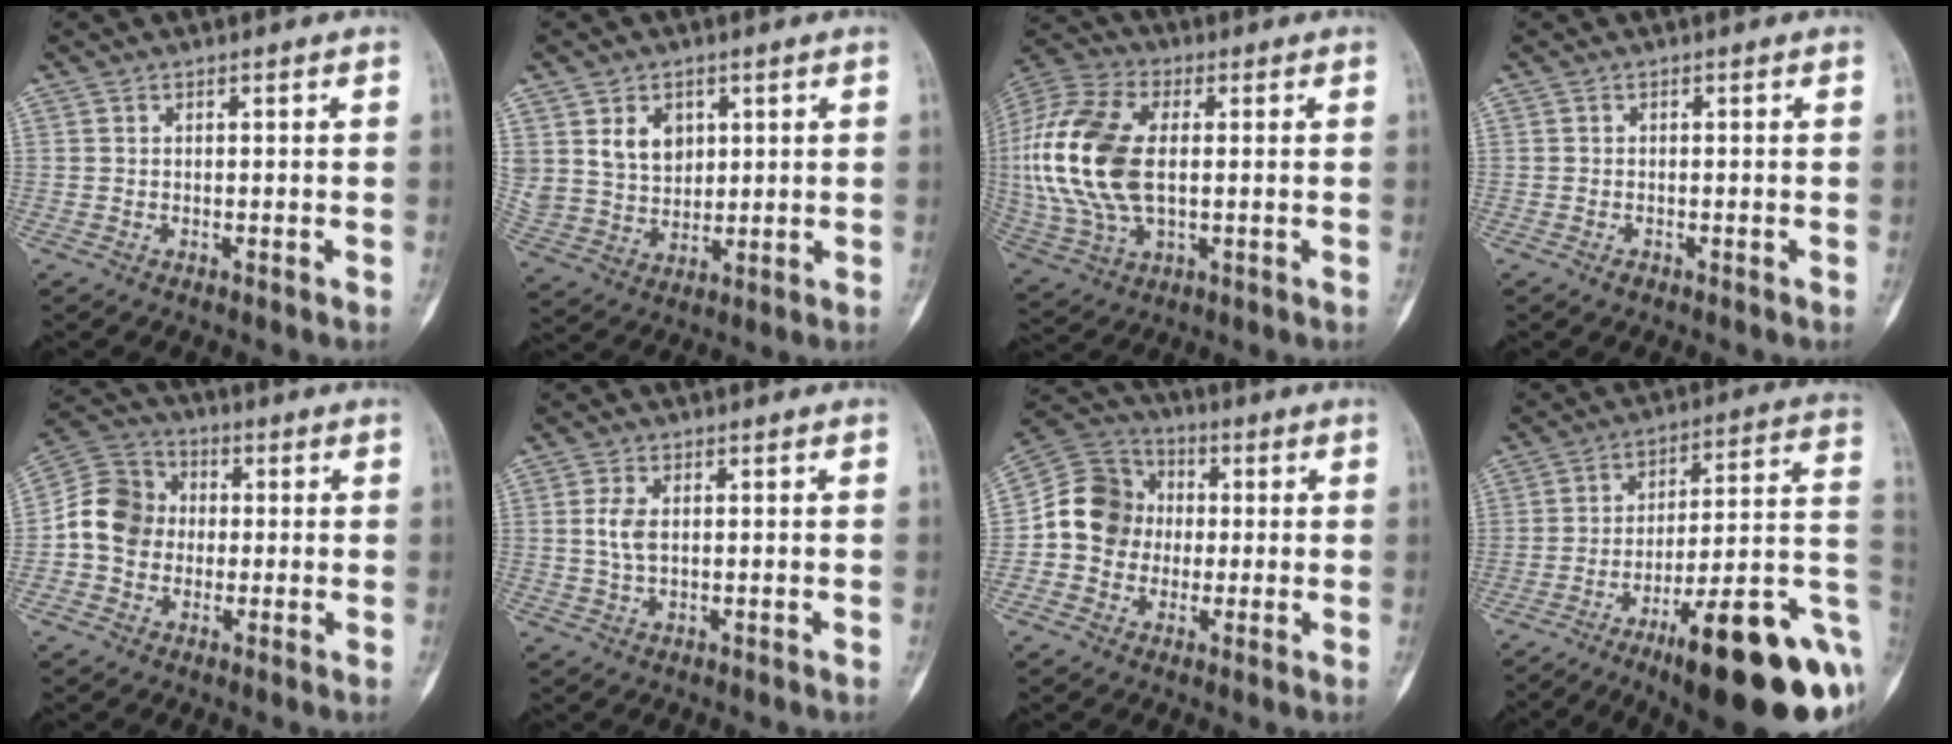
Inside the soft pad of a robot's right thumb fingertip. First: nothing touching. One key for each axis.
{"total": 8.9, "fx": 3.3, "fy": 6.7, "fz": 4.8, "tx": -0.065, "ty": -0.017, "tz": 0.076}
{"total": 20.4, "fx": 1.1, "fy": 11.5, "fz": 16.9, "tx": -0.381, "ty": 0.003, "tz": 0.022}
{"total": 0.8, "fx": -0.5, "fy": 0.5, "fz": 0.4, "tx": -0.004, "ty": 0.001, "tz": -0.009}
{"total": 10.2, "fx": -0.5, "fy": 8.9, "fz": 5.0, "tx": -0.073, "ty": 0.030, "tz": -0.022}
{"total": 3.8, "fx": 0.6, "fy": 2.1, "fz": 3.1, "tx": -0.069, "ty": 0.000, "tz": 0.012}
{"total": 11.7, "fx": -0.4, "fy": 10.6, "fz": 5.0, "tx": -0.061, "ty": 0.029, "tz": -0.018}
{"total": 26.2, "fx": -10.4, "fy": 6.4, "fz": 23.2, "tx": -0.256, "ty": 0.056, "tz": -0.146}